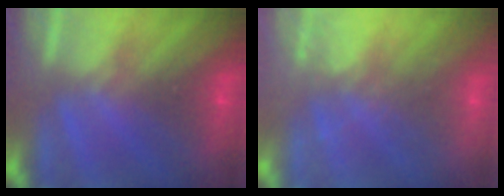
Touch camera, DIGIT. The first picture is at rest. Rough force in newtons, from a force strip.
{"total": 2.1}